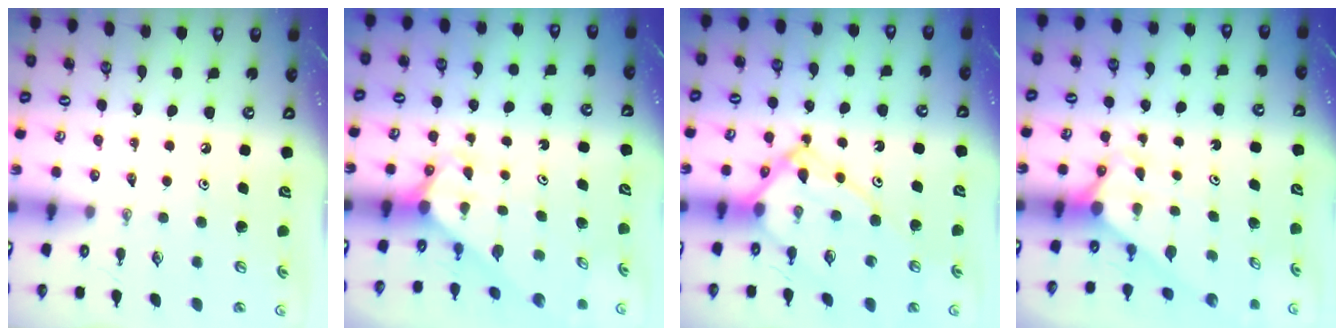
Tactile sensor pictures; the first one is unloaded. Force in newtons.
{"total": 2.7, "press": 2.7, "slide": 0.2}
{"total": 13.9, "press": 13.8, "slide": 1.2}
{"total": 2.9, "press": 2.9, "slide": 0.0}